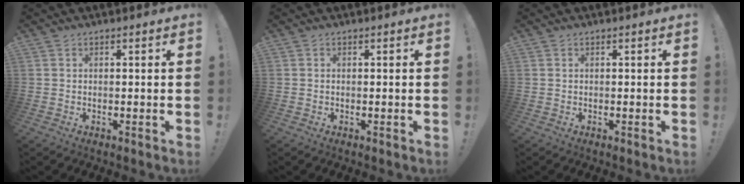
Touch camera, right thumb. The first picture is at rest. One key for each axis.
{"total": 0.0}
{"total": 0.0}